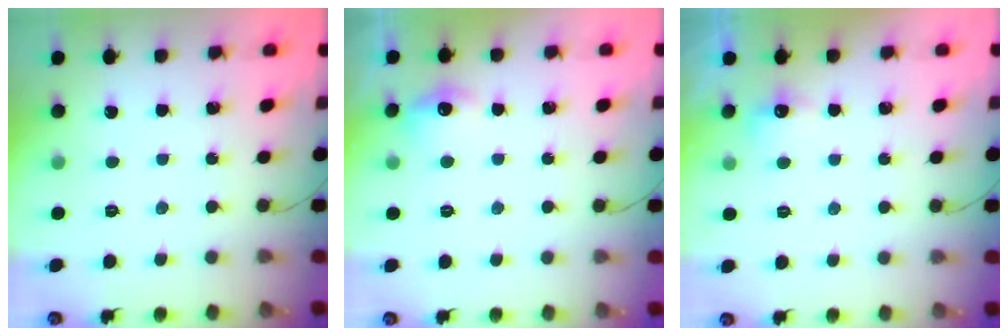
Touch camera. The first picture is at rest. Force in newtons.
{"total": 6.9, "press": 6.9, "slide": 1.0}
{"total": 5.4, "press": 5.0, "slide": 2.2}